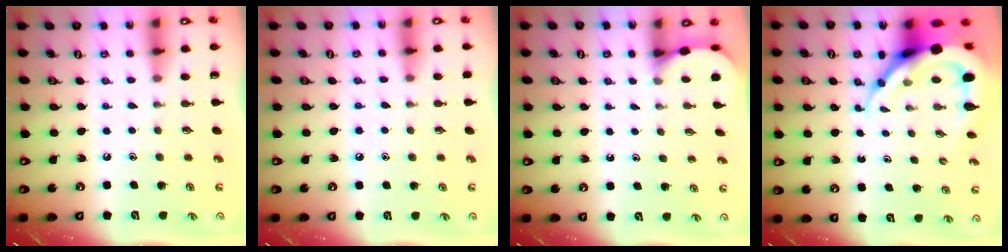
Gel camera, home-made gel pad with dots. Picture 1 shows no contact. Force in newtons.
{"total": 6.8, "press": 6.7, "slide": 0.8}
{"total": 1.9, "press": 1.9, "slide": 0.2}
{"total": 11.8, "press": 11.7, "slide": 1.2}